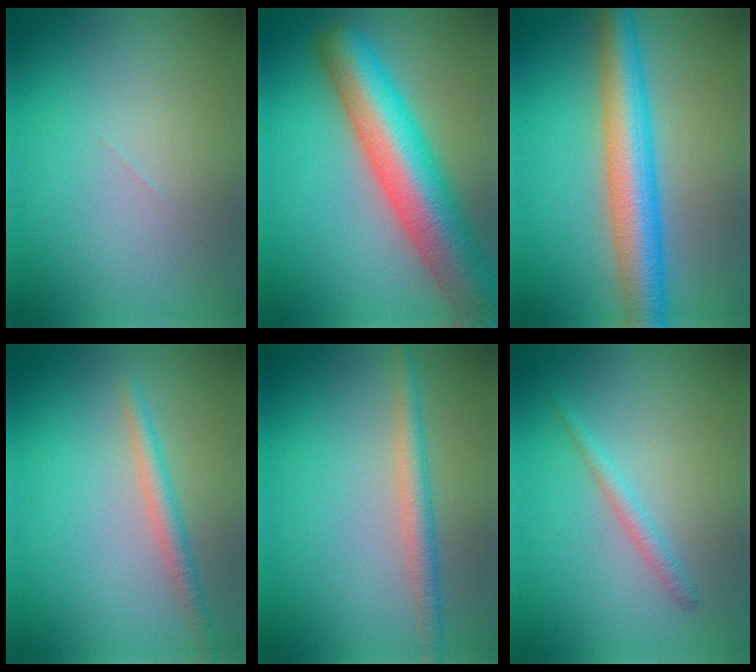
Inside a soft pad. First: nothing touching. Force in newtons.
{"total": 11.3, "press": 11.3, "slide": 0.5}
{"total": 7.1, "press": 7.1, "slide": 0.2}
{"total": 2.1, "press": 2.1, "slide": 0.1}
{"total": 2.5, "press": 2.5, "slide": 0.0}
{"total": 1.4, "press": 1.4, "slide": 0.1}